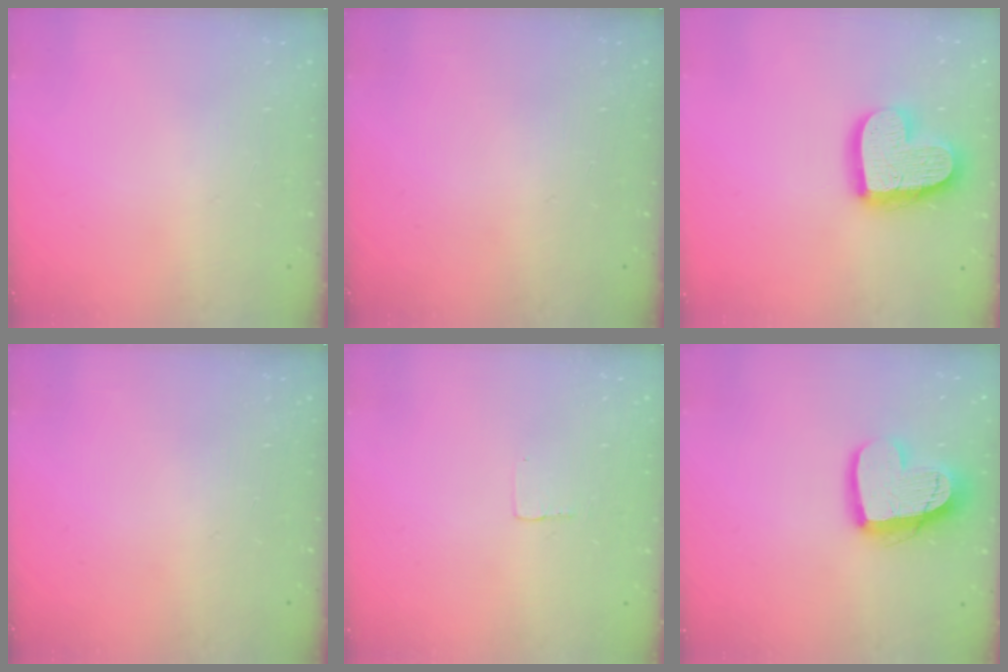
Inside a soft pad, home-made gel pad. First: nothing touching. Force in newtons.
{"total": 0.0}
{"total": 16.4, "press": 16.4, "slide": 1.0}
{"total": 0.0}
{"total": 1.9, "press": 1.9, "slide": 0.1}
{"total": 15.3, "press": 15.2, "slide": 1.3}